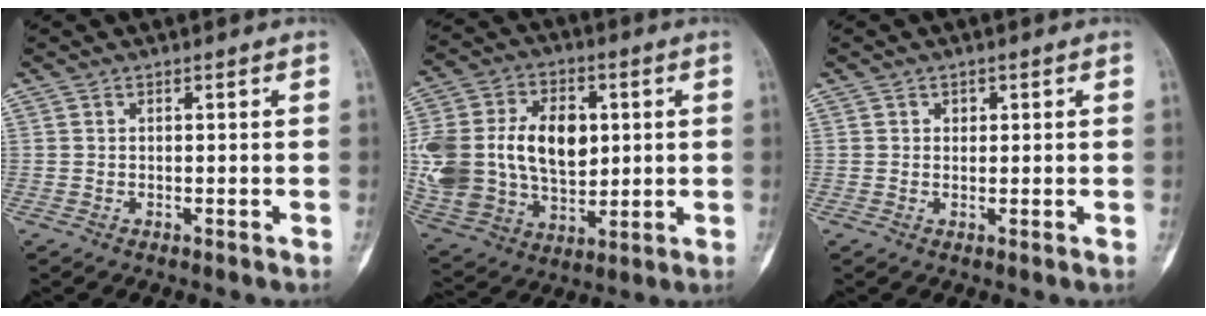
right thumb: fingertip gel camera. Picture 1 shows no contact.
{"total": 25.1, "force": [2.7, 17.3, 18.0], "torque": [-0.369, 0.009, 0.068]}
{"total": 1.1, "force": [0.4, 1.0, 0.3], "torque": [0.009, 0.001, 0.004]}